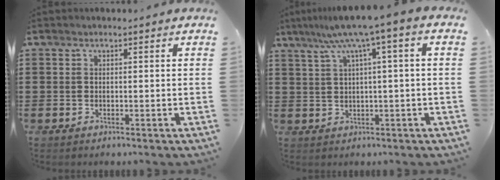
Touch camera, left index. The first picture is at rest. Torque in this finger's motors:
{"motor_torque": [2.14, 0.00, 1.05, 0.21]}